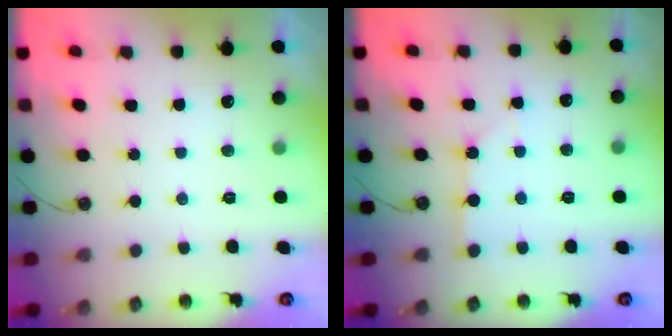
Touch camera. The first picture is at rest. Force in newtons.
{"total": 1.9, "press": 1.8, "slide": 0.3}